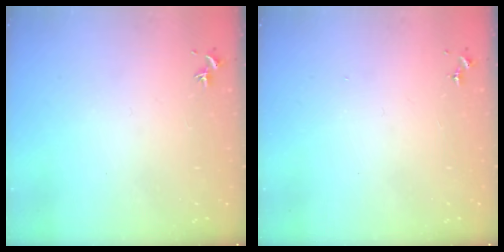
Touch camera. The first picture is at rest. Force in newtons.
{"total": 0.0}